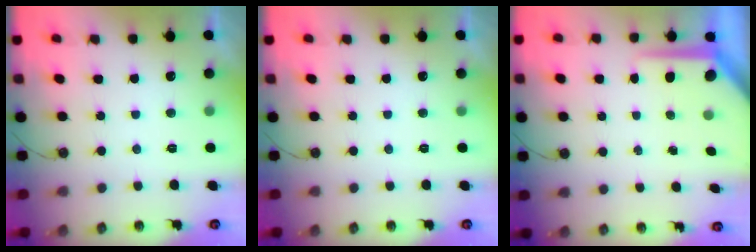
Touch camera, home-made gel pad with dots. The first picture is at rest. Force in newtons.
{"total": 0.0}
{"total": 7.5, "press": 7.5, "slide": 0.5}